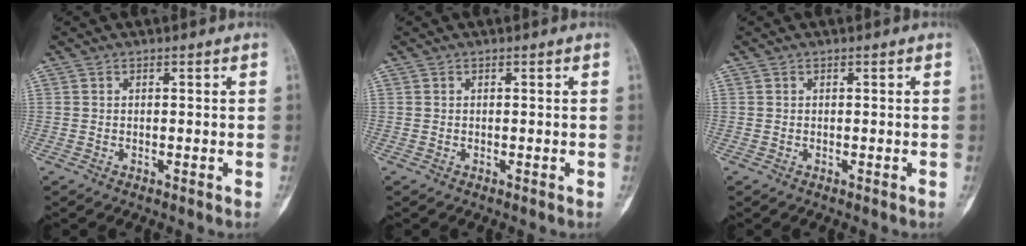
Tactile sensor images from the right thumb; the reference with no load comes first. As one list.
[{"total": 0.0}, {"total": 0.0}]